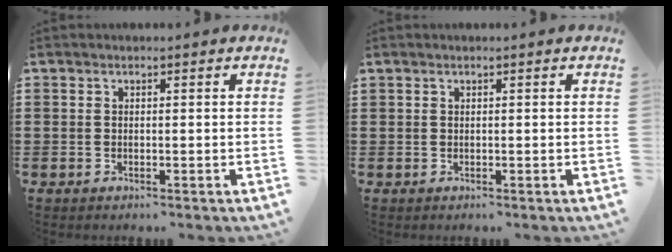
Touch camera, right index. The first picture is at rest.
{"total": 0.0}